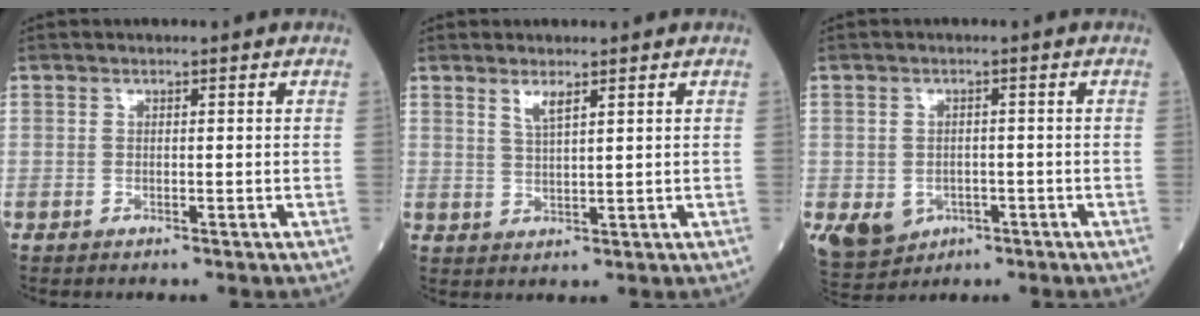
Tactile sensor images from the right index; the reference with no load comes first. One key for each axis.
{"total": 2.5, "fx": 1.7, "fy": 0.2, "fz": 1.9, "tx": -0.041, "ty": -0.004, "tz": 0.035}
{"total": 7.6, "fx": -3.1, "fy": 6.2, "fz": 3.1, "tx": -0.062, "ty": 0.004, "tz": -0.038}